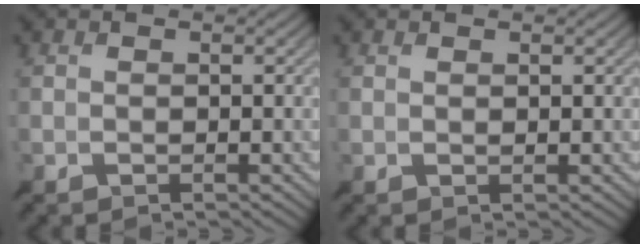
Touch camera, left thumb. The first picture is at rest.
{"total": 1.4, "force": [1.3, -0.2, 0.3], "torque": [-0.004, 0.007, 0.021]}